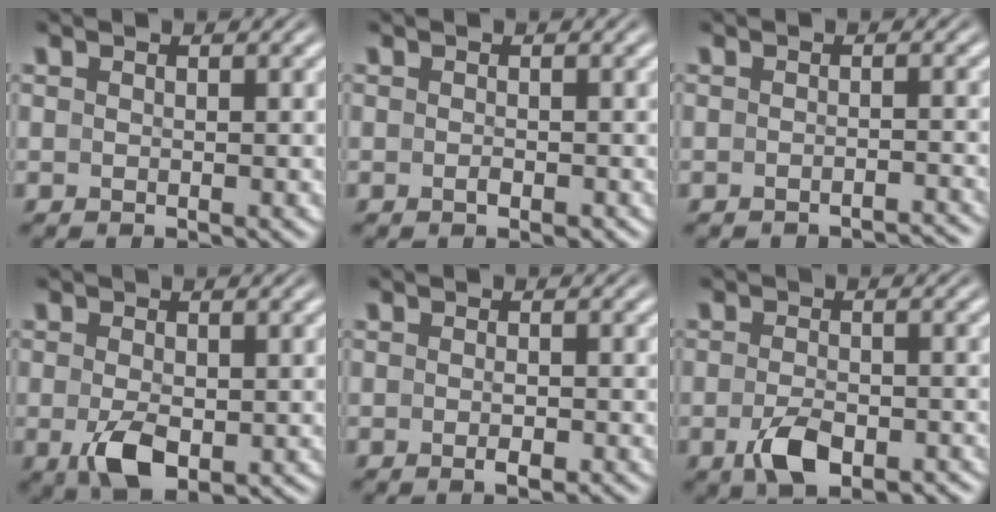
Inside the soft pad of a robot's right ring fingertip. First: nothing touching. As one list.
[{"total": 0.8, "force": [-0.6, 0.1, 0.4], "torque": [-0.004, -0.002, -0.007]}, {"total": 2.7, "force": [-2.7, 0.0, 0.4], "torque": [-0.008, -0.005, -0.039]}, {"total": 4.7, "force": [-2.0, 2.3, 3.5], "torque": [-0.071, -0.030, -0.016]}, {"total": 1.4, "force": [-1.0, 0.3, 1.0], "torque": [-0.013, 0.000, -0.015]}, {"total": 4.2, "force": [-2.8, 1.5, 2.7], "torque": [-0.044, -0.011, -0.040]}]